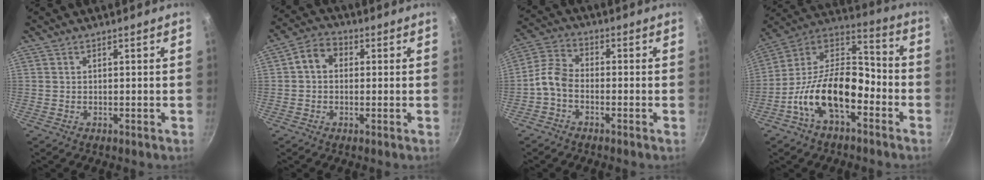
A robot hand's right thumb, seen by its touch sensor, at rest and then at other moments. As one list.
[{"total": 5.8, "force": [0.6, 4.7, 3.4], "torque": [-0.041, 0.015, -0.005]}, {"total": 5.7, "force": [-2.5, 3.6, 3.7], "torque": [-0.077, 0.037, -0.064]}, {"total": 18.4, "force": [-7.1, 10.1, 13.7], "torque": [-0.216, 0.069, -0.148]}]